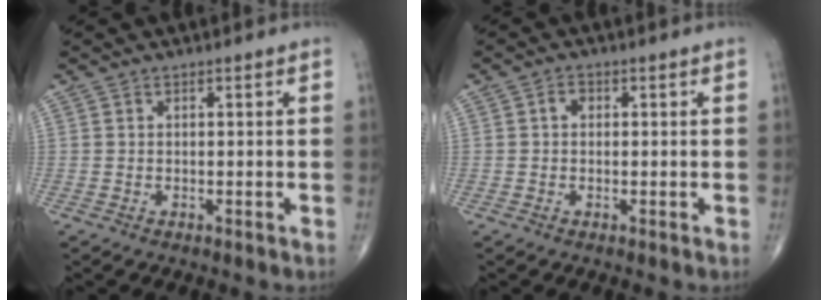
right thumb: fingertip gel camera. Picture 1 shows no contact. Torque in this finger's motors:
{"motor_torque": [-0.20, 0.09, 0.42, 0.05, 0.01]}